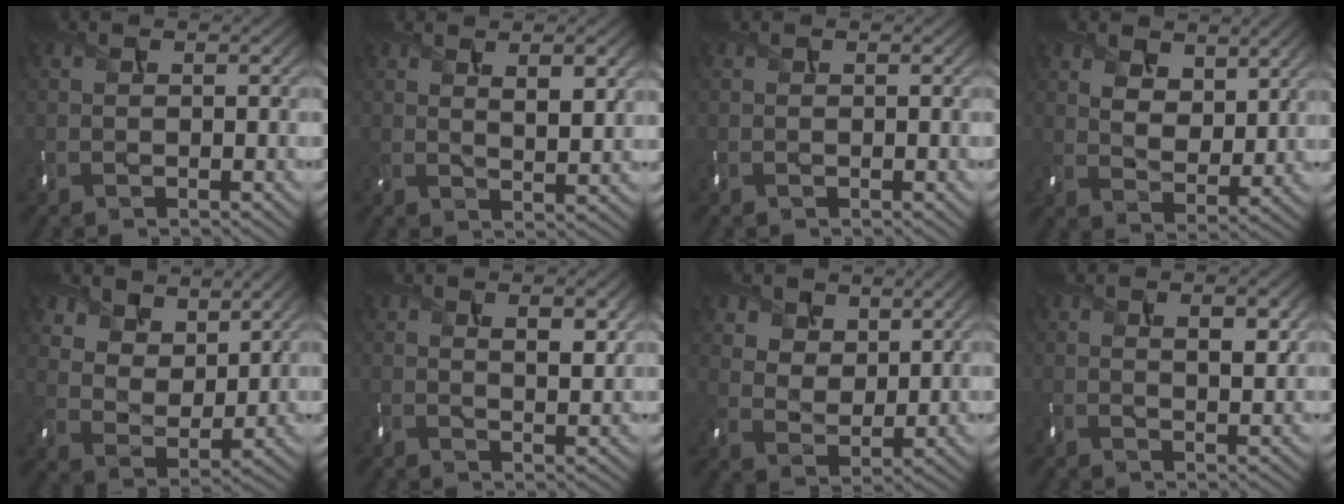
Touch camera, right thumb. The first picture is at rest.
{"total": 5.0, "force": [2.5, 1.8, 4.0], "torque": [-0.071, -0.004, 0.046]}
{"total": 0.0}
{"total": 6.3, "force": [4.0, 3.5, 3.4], "torque": [-0.078, -0.013, 0.073]}
{"total": 8.7, "force": [6.6, 4.6, 3.4], "torque": [-0.090, -0.030, 0.133]}
{"total": 4.4, "force": [2.1, 1.5, 3.5], "torque": [-0.063, -0.003, 0.037]}
{"total": 6.1, "force": [4.2, 3.5, 2.6], "torque": [-0.068, -0.020, 0.086]}
{"total": 3.8, "force": [1.6, 1.3, 3.1], "torque": [-0.058, -0.003, 0.029]}